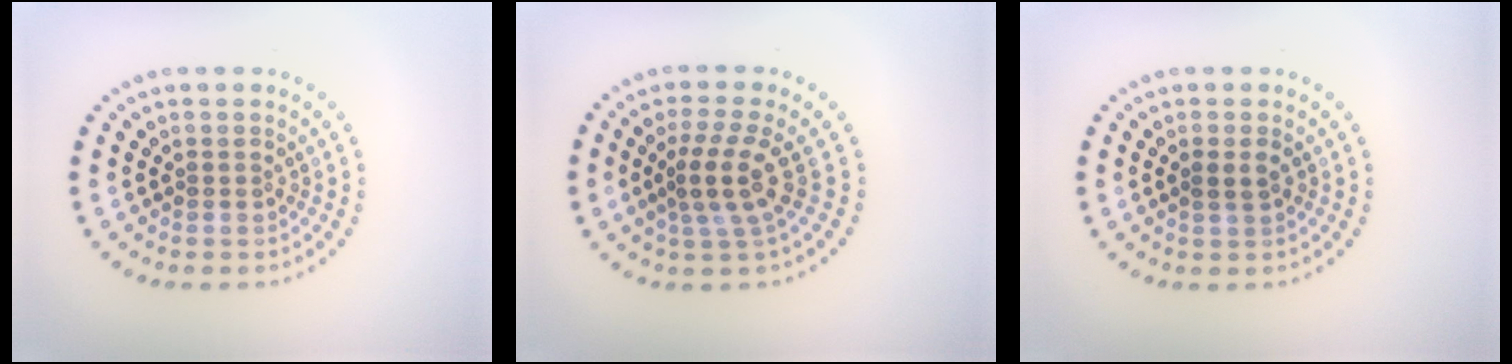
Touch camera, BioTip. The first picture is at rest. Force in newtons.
{"total": 3.3, "press": 2.5, "slide": 2.1}
{"total": 1.3, "press": 1.2, "slide": 0.4}